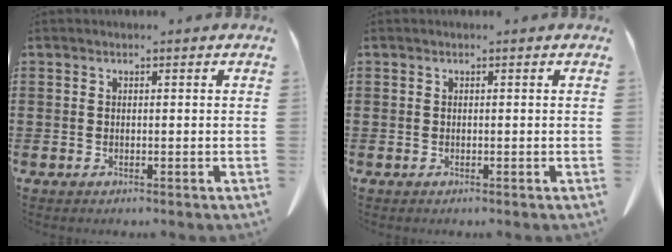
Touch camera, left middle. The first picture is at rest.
{"total": 0.0}